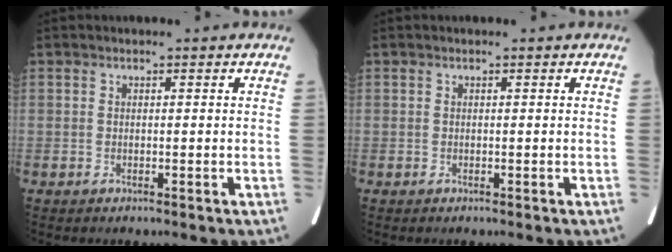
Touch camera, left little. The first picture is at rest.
{"total": 0.0}